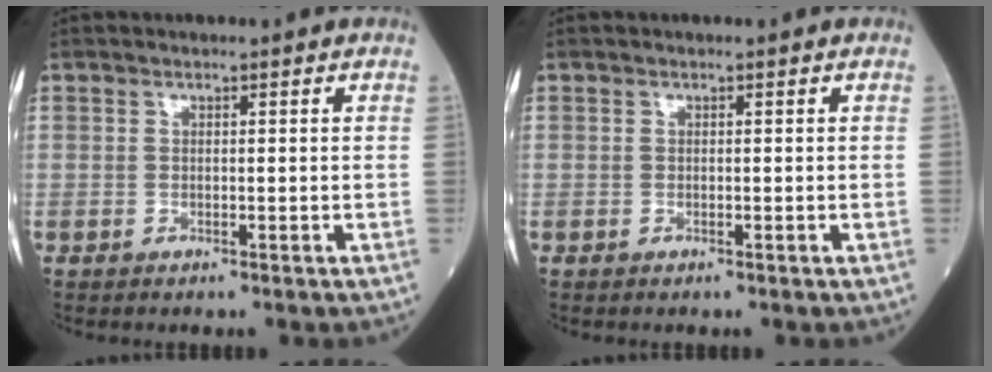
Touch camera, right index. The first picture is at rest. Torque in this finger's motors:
{"motor_torque": [0.01, 0.01, -0.04, -0.01]}